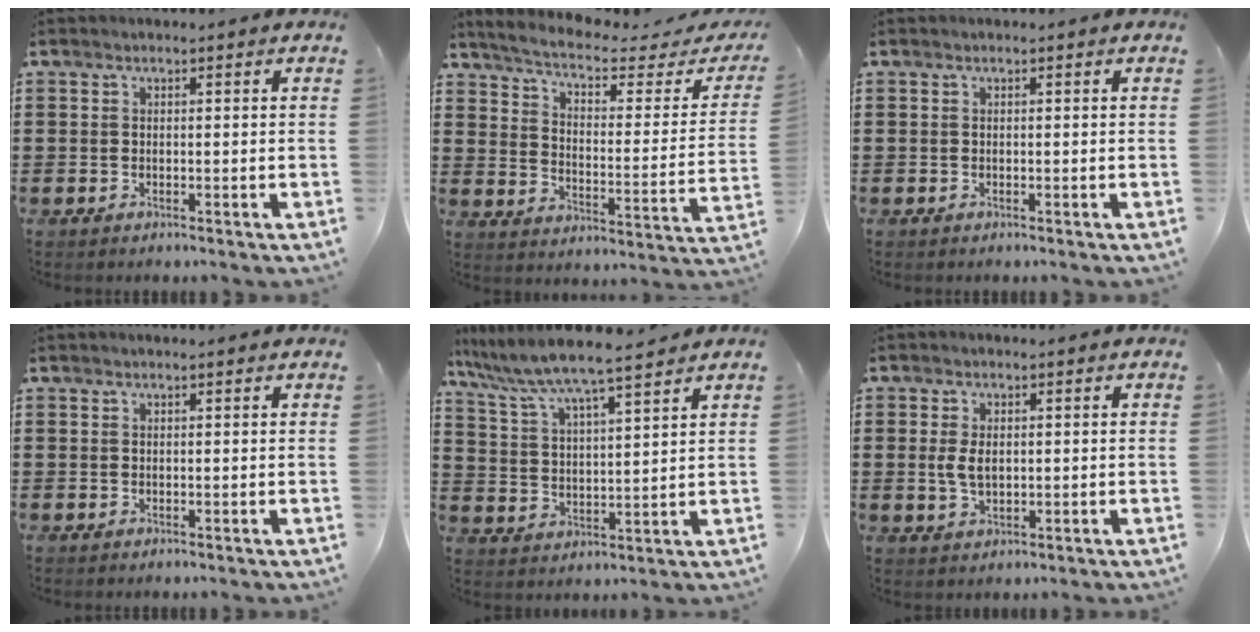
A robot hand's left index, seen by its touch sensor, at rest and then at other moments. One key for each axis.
{"total": 4.4, "fx": 3.5, "fy": 0.6, "fz": 2.6, "tx": -0.071, "ty": -0.028, "tz": 0.051}
{"total": 0.0}
{"total": 0.0}
{"total": 7.0, "fx": 6.3, "fy": -0.1, "fz": 3.0, "tx": -0.085, "ty": -0.037, "tz": 0.105}
{"total": 3.4, "fx": 0.2, "fy": 2.0, "fz": 2.8, "tx": -0.073, "ty": 0.002, "tz": -0.003}